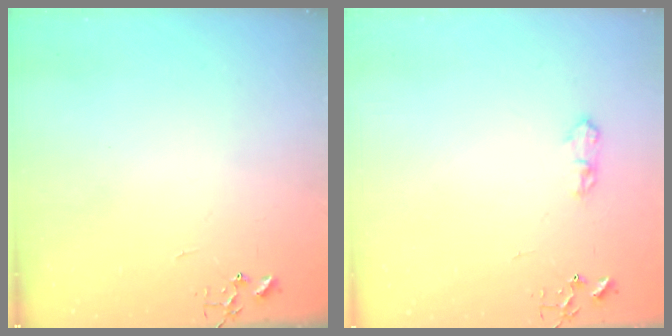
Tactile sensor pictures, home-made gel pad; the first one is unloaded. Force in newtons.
{"total": 7.1, "press": 7.0, "slide": 0.9}